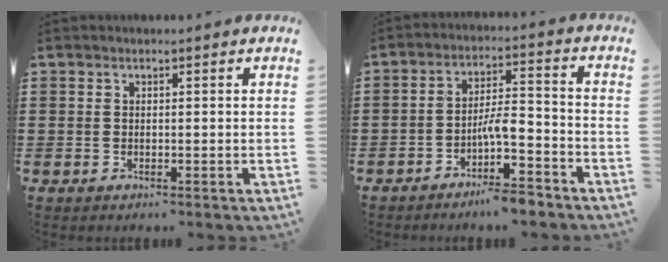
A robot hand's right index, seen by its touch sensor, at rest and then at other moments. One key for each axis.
{"total": 6.4, "fx": -4.2, "fy": 1.6, "fz": 4.5, "tx": -0.085, "ty": 0.003, "tz": -0.082}